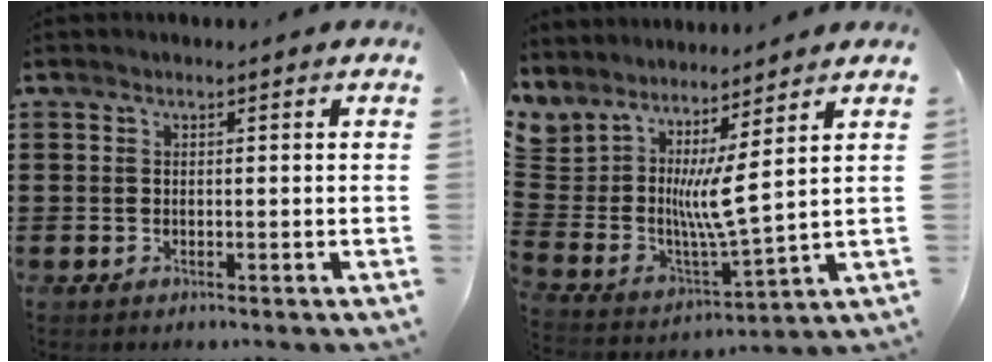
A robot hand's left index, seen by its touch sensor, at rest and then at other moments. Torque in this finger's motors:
{"motor_torque": [1.12, -1.02, 0.72, 0.21]}